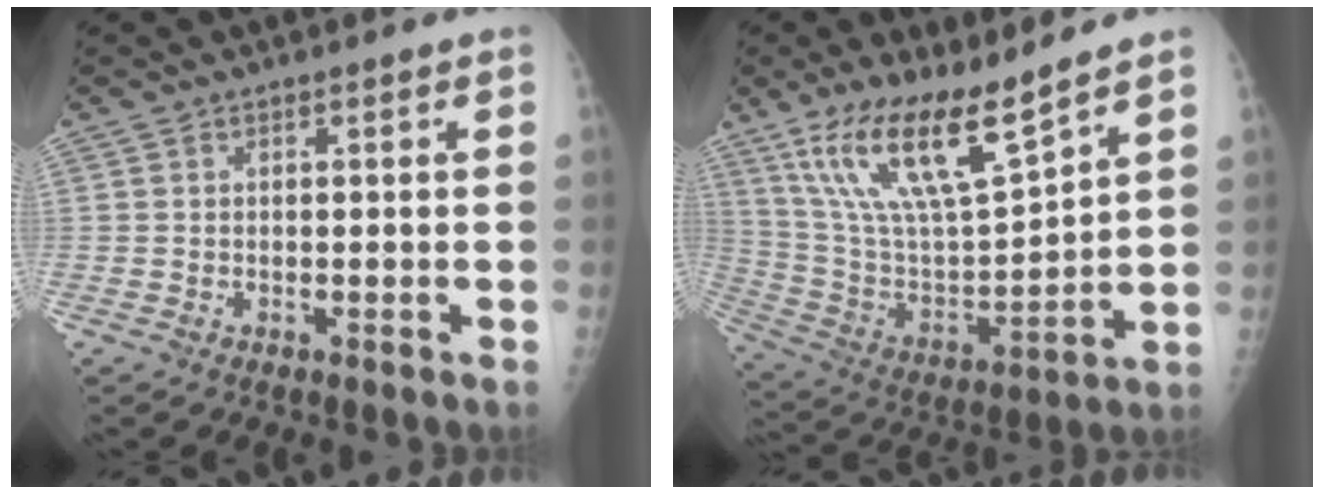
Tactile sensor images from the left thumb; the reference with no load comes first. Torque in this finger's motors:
{"motor_torque": [1.09, 0.49, 1.26, -1.51, 0.37]}